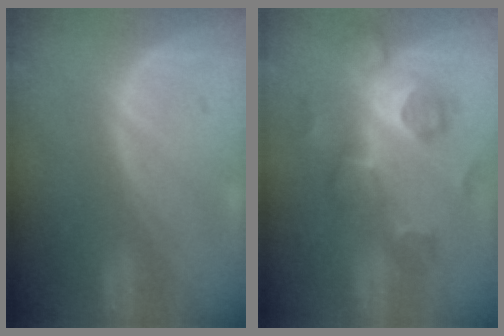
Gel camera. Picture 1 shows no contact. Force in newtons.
{"total": 8.9, "press": 7.7, "slide": 4.5}